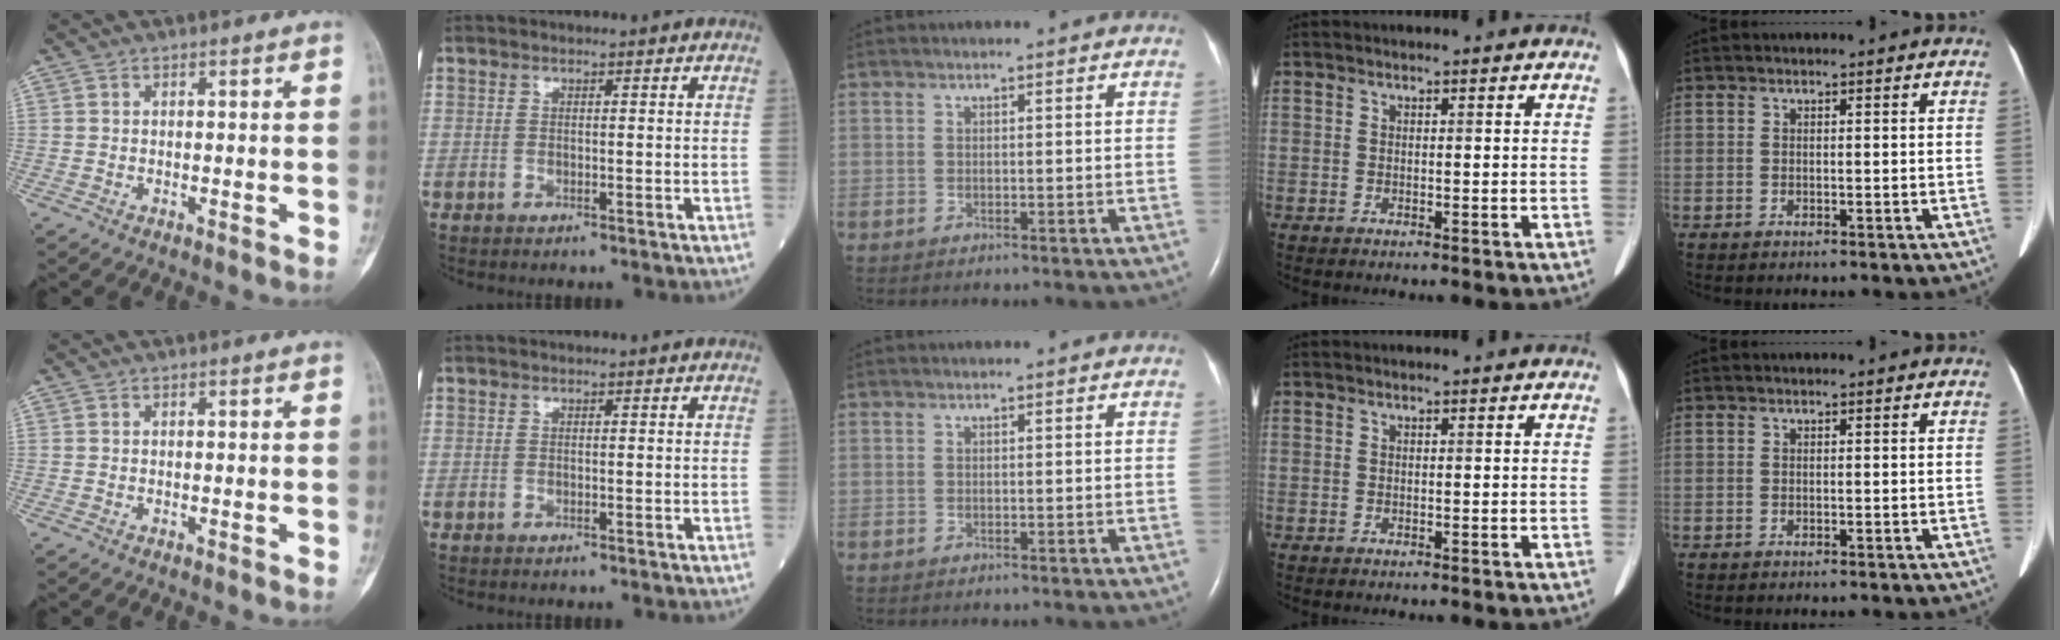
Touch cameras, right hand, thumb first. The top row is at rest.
{}